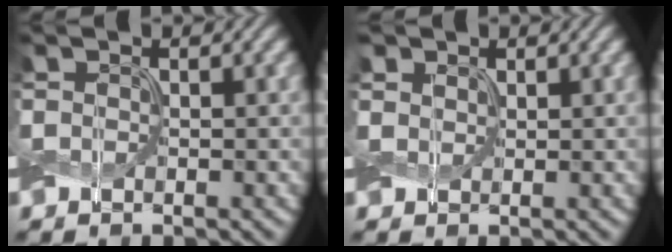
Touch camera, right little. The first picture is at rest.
{"total": 1.4, "force": [0.9, 1.0, 0.3], "torque": [-0.014, 0.000, 0.019]}